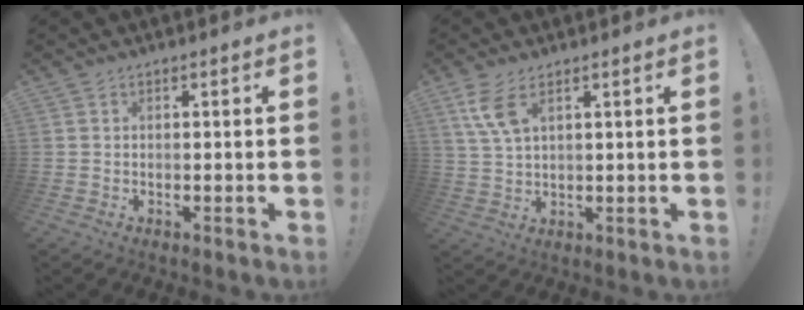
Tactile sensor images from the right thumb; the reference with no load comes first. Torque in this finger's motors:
{"motor_torque": [0.66, 0.67, 0.29, -0.35, 0.05]}